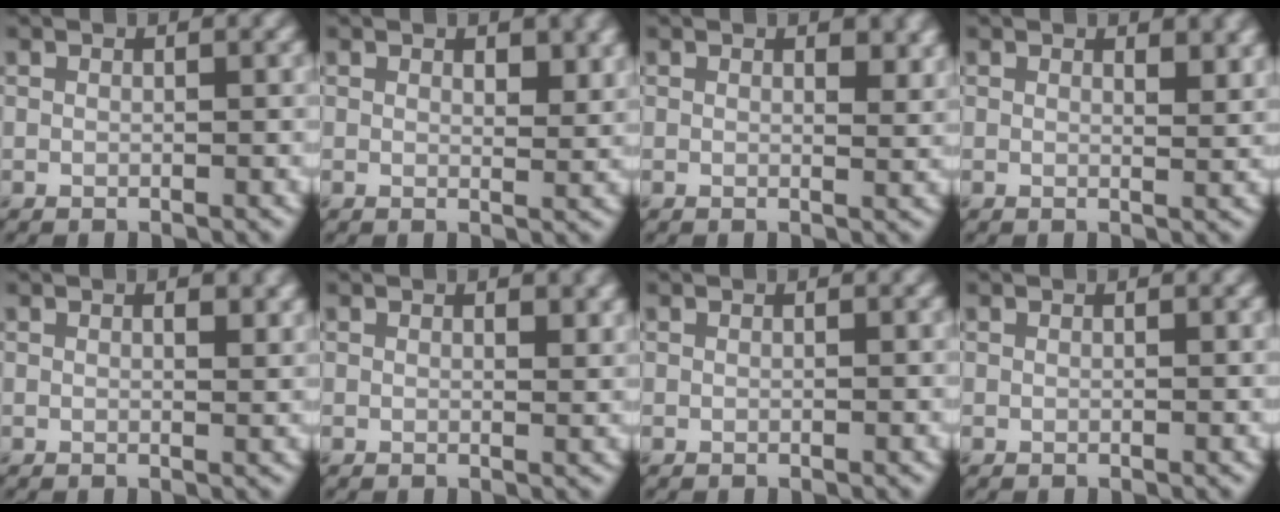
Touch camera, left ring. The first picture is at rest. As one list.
[{"total": 2.1, "force": [1.1, 0.9, 1.5], "torque": [-0.017, -0.006, 0.021]}, {"total": 1.9, "force": [1.1, 0.8, 1.4], "torque": [-0.015, -0.005, 0.020]}, {"total": 2.0, "force": [1.3, 0.7, 1.4], "torque": [-0.016, -0.005, 0.023]}, {"total": 1.3, "force": [0.7, 0.4, 1.0], "torque": [-0.012, -0.002, 0.012]}, {"total": 1.2, "force": [0.7, 0.4, 0.9], "torque": [-0.010, -0.002, 0.012]}, {"total": 0.0}, {"total": 0.0}]